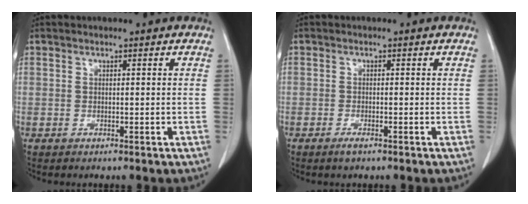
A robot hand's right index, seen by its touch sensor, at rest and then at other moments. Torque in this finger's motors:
{"motor_torque": [0.12, -0.06, -0.01, 0.00]}